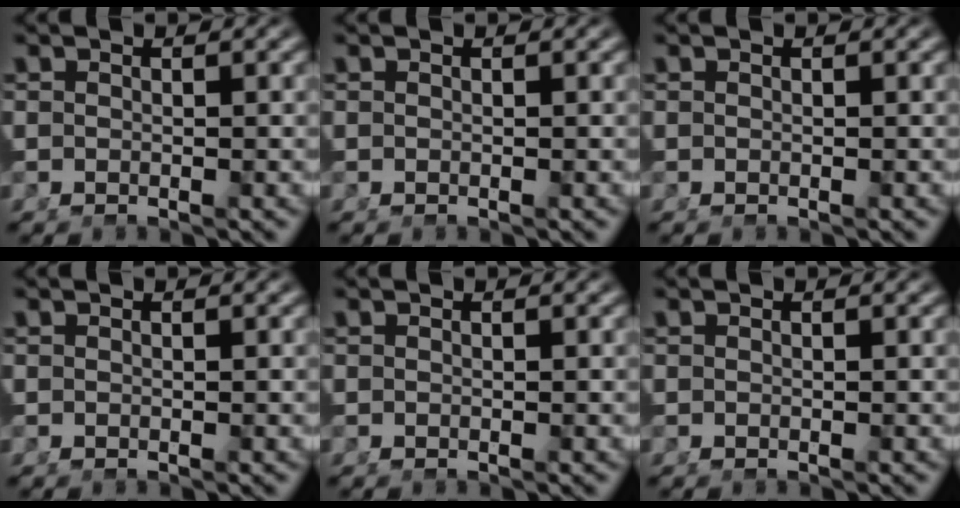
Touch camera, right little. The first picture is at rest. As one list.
[{"total": 0.0}, {"total": 0.0}, {"total": 0.0}, {"total": 0.0}, {"total": 0.0}]